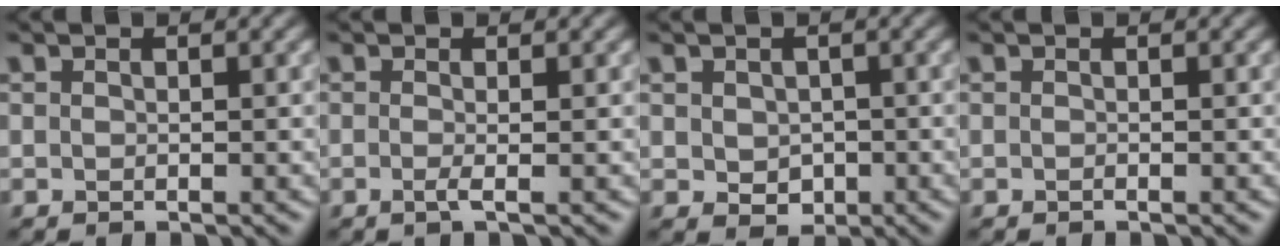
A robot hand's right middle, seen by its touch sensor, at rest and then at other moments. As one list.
[{"total": 1.3, "force": [-0.3, 0.3, 1.2], "torque": [-0.021, -0.007, -0.008]}, {"total": 2.0, "force": [-0.1, 1.6, 1.1], "torque": [-0.020, -0.005, 0.001]}, {"total": 0.0}]